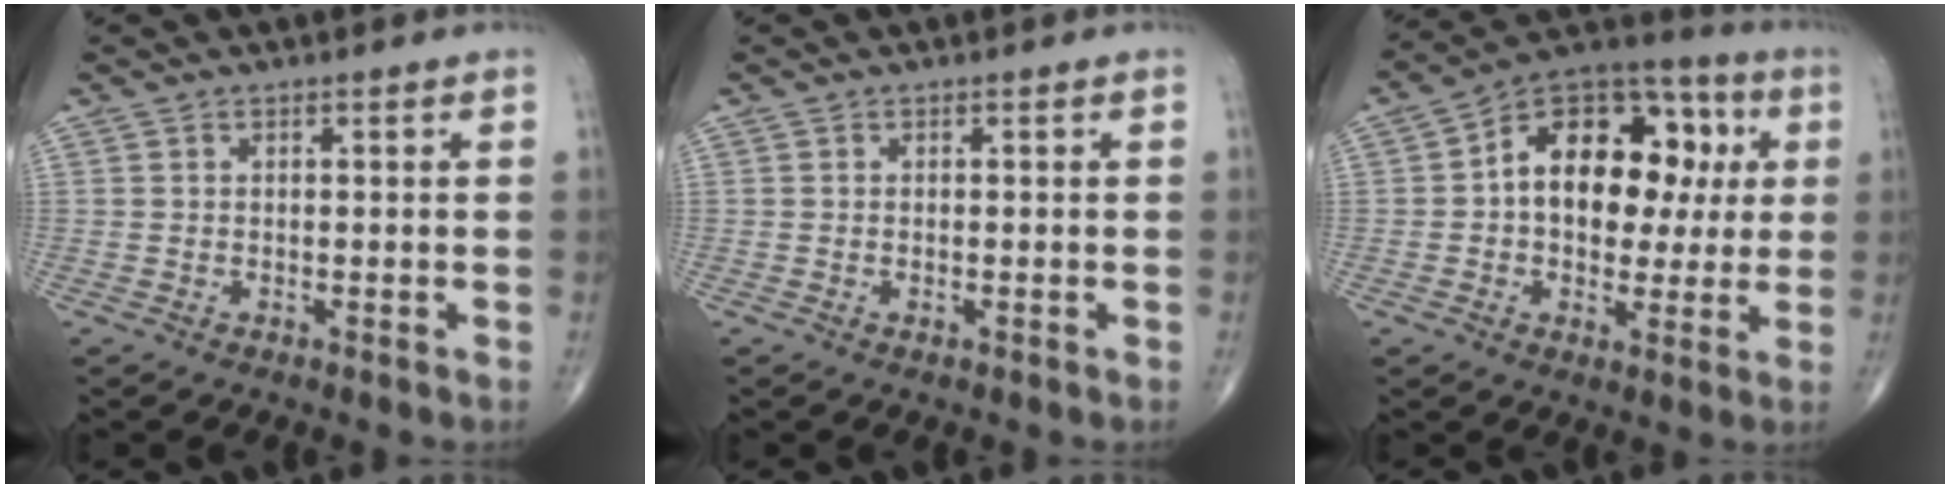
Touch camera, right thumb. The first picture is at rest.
{"total": 0.5, "force": [-0.2, 0.2, 0.5], "torque": [-0.009, 0.000, -0.002]}
{"total": 19.6, "force": [2.4, 12.9, 14.6], "torque": [-0.161, 0.032, 0.031]}